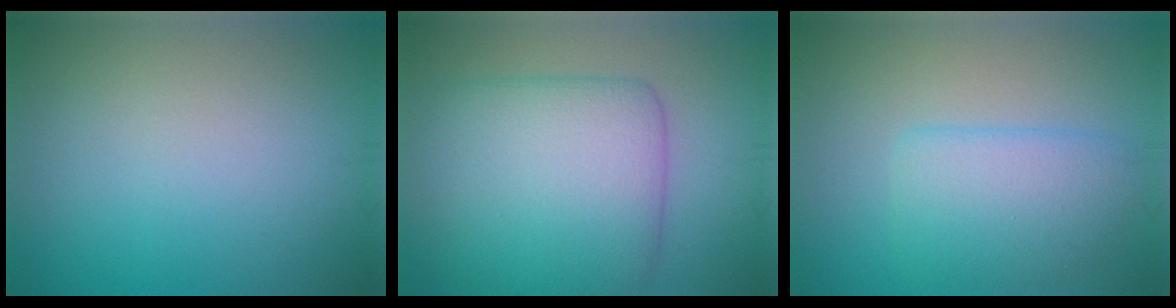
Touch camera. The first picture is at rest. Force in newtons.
{"total": 9.3, "press": 9.3, "slide": 0.1}
{"total": 4.4, "press": 4.4, "slide": 0.2}